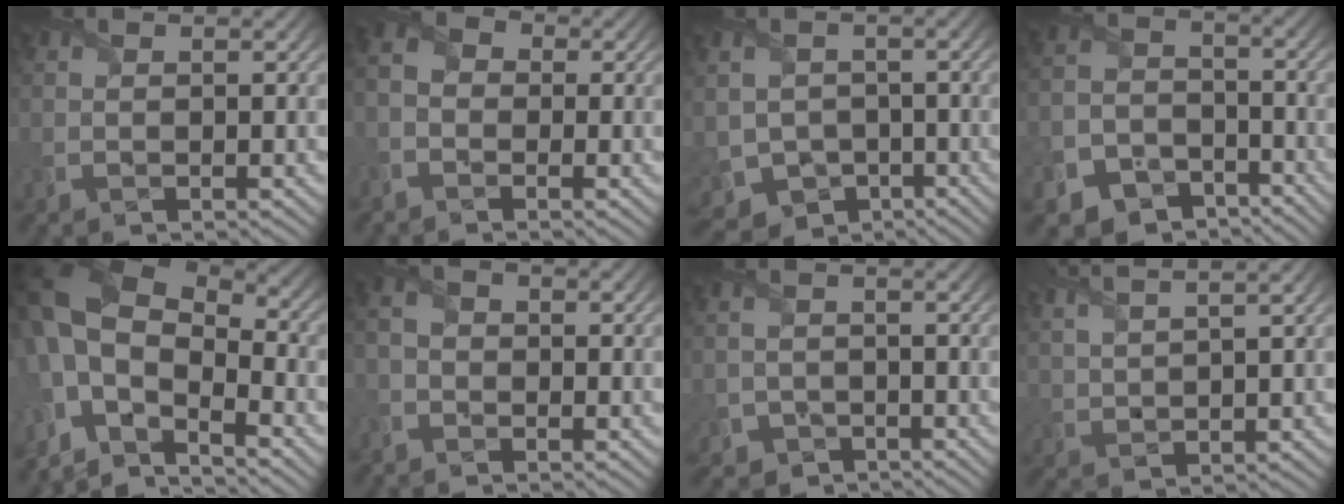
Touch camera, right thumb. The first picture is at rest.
{"total": 4.6, "force": [-1.8, 3.5, 2.4], "torque": [-0.059, 0.003, -0.044]}
{"total": 8.2, "force": [-3.4, 6.4, 3.9], "torque": [-0.106, -0.031, -0.063]}
{"total": 9.2, "force": [-6.6, 5.8, 2.8], "torque": [-0.075, -0.024, -0.120]}
{"total": 13.2, "force": [-1.9, 7.4, 10.8], "torque": [-0.253, -0.022, -0.025]}
{"total": 2.9, "force": [-1.9, 1.9, 1.3], "torque": [-0.028, 0.004, -0.045]}
{"total": 4.4, "force": [-3.1, 3.0, 0.7], "torque": [-0.017, -0.009, -0.060]}
{"total": 6.1, "force": [4.7, 0.7, 3.9], "torque": [-0.101, 0.019, 0.088]}